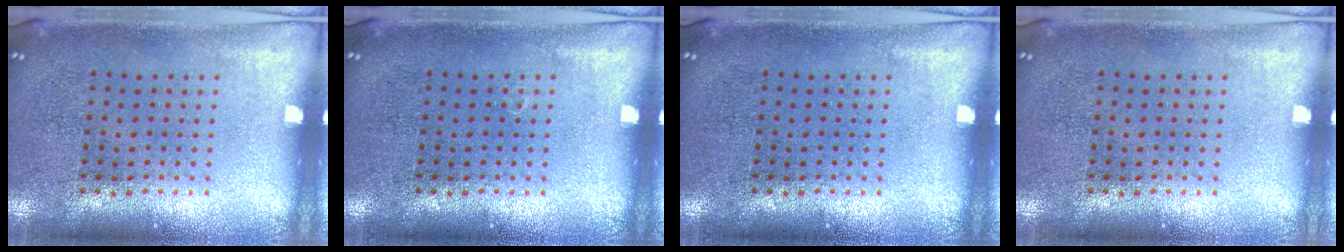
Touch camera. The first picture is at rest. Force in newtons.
{"total": 0.0}
{"total": 0.0}
{"total": 0.0}